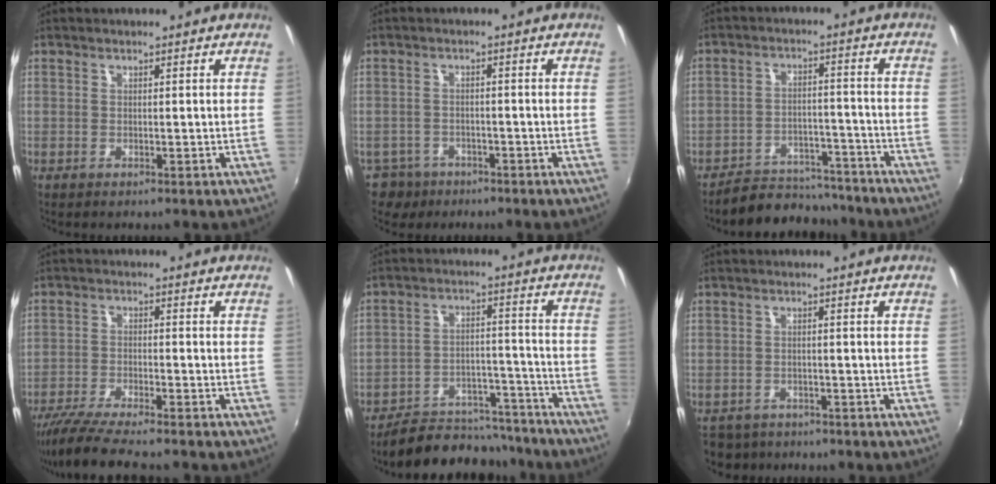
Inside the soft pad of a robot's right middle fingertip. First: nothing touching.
{"total": 5.0, "force": [-3.3, 3.7, 0.9], "torque": [-0.034, 0.004, -0.054]}
{"total": 10.6, "force": [-9.7, 4.0, 1.7], "torque": [-0.045, 0.027, -0.132]}
{"total": 9.9, "force": [-8.6, 0.4, 4.8], "torque": [-0.111, -0.027, -0.151]}
{"total": 15.1, "force": [-13.6, 5.7, 3.5], "torque": [-0.073, 0.034, -0.183]}
{"total": 5.5, "force": [-4.6, 2.8, 0.9], "torque": [-0.032, -0.005, -0.074]}